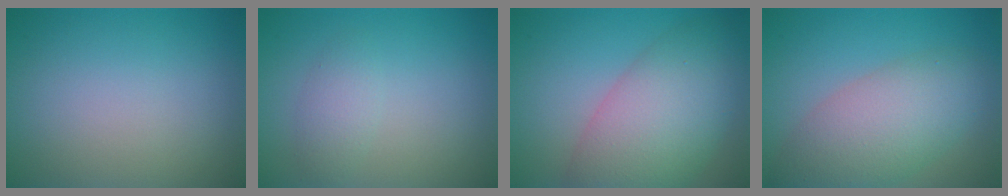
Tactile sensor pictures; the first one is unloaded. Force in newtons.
{"total": 1.8, "press": 1.8, "slide": 0.1}
{"total": 8.7, "press": 8.7, "slide": 0.2}
{"total": 6.9, "press": 6.9, "slide": 0.4}